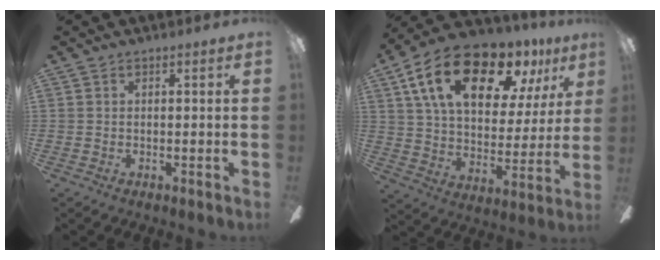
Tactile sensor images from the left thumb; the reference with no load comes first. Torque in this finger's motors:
{"motor_torque": [0.83, 1.08, 1.81, -0.96, 0.30]}